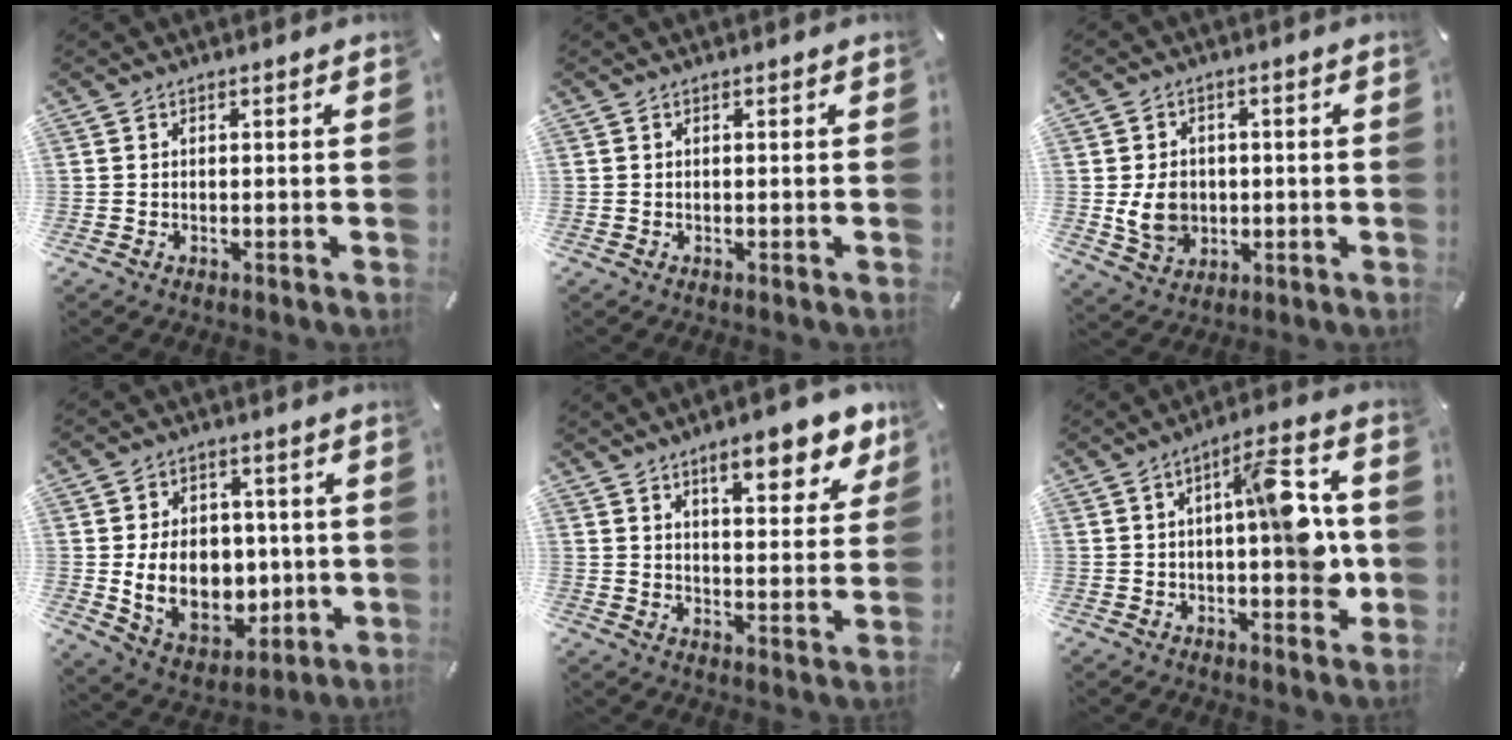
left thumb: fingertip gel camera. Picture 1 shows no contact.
{"total": 0.0}
{"total": 8.3, "force": [-0.8, 7.1, 4.2], "torque": [-0.083, 0.002, -0.015]}
{"total": 14.2, "force": [-0.8, 11.3, 8.7], "torque": [-0.147, 0.003, -0.001]}
{"total": 12.0, "force": [8.0, 4.5, 7.7], "torque": [-0.098, -0.042, 0.132]}
{"total": 14.1, "force": [0.7, 5.2, 13.1], "torque": [-0.165, -0.004, 0.009]}